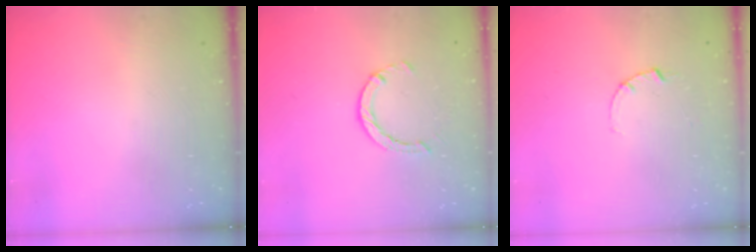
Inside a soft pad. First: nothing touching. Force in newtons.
{"total": 2.5, "press": 2.4, "slide": 0.4}
{"total": 2.5, "press": 2.5, "slide": 0.3}